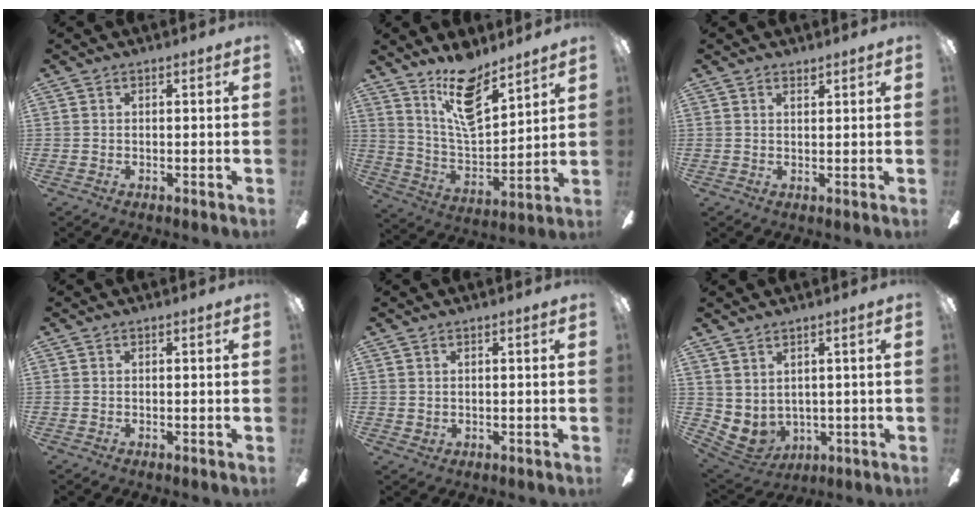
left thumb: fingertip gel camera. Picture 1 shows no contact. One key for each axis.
{"total": 15.9, "fx": 11.9, "fy": 5.8, "fz": 8.9, "tx": -0.164, "ty": -0.068, "tz": 0.210}
{"total": 1.3, "fx": 1.3, "fy": 0.2, "fz": 0.2, "tx": -0.006, "ty": -0.002, "tz": 0.024}
{"total": 0.0}
{"total": 1.1, "fx": 1.0, "fy": 0.6, "fz": 0.1, "tx": -0.002, "ty": 0.001, "tz": 0.018}
{"total": 4.1, "fx": 2.4, "fy": 3.0, "fz": 1.5, "tx": -0.054, "ty": -0.025, "tz": 0.048}